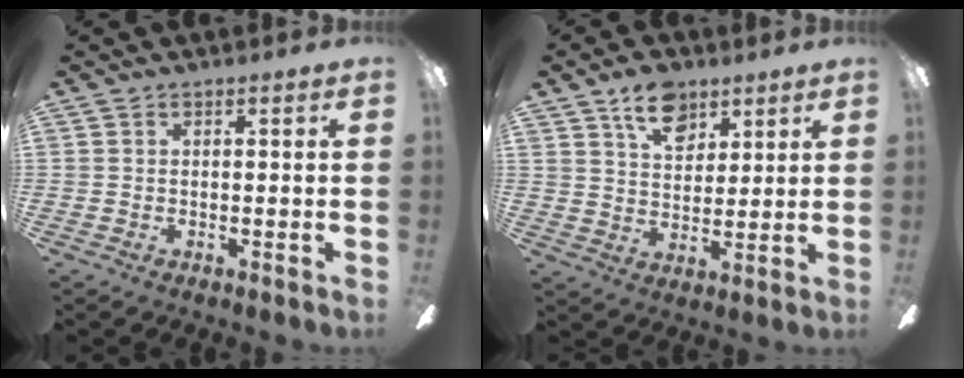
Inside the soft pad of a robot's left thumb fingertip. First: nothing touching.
{"total": 10.3, "force": [6.5, 5.9, 5.4], "torque": [-0.075, -0.024, 0.117]}